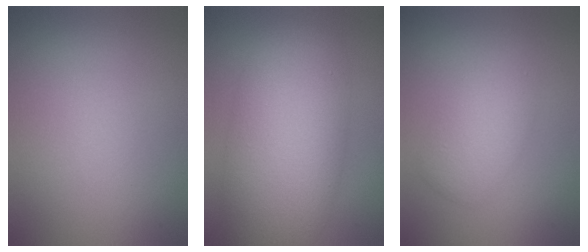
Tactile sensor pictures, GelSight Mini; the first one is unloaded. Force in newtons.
{"total": 10.7, "press": 10.7, "slide": 0.5}
{"total": 3.0, "press": 3.0, "slide": 0.0}